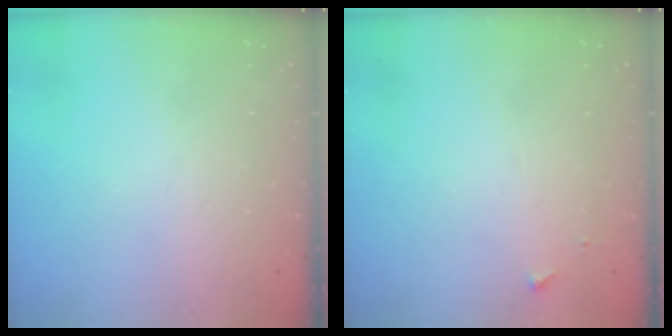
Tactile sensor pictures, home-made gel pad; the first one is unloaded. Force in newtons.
{"total": 3.5, "press": 3.5, "slide": 0.4}